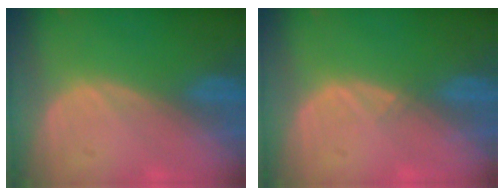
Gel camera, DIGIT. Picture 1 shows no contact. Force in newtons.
{"total": 0.7, "press": 0.5, "slide": 0.4}